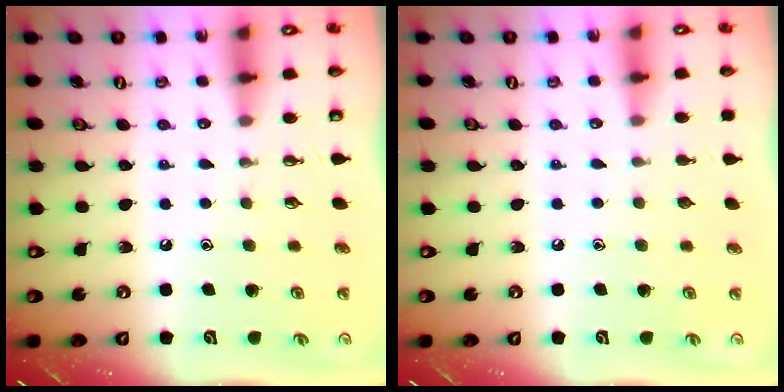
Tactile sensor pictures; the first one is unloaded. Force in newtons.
{"total": 0.0}